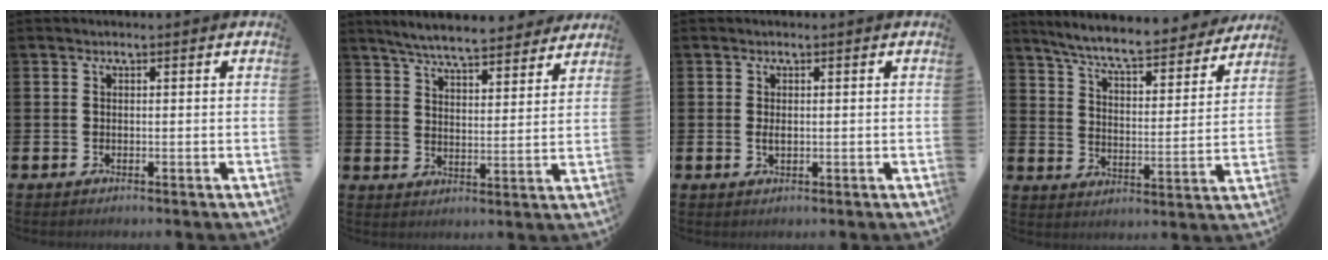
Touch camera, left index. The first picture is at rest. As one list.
[{"total": 6.4, "force": [6.1, 0.7, 1.5], "torque": [-0.049, -0.040, 0.108]}, {"total": 1.0, "force": [0.2, 0.4, 0.8], "torque": [-0.014, 0.002, 0.002]}, {"total": 7.7, "force": [7.2, 0.7, 2.8], "torque": [-0.088, -0.048, 0.123]}]